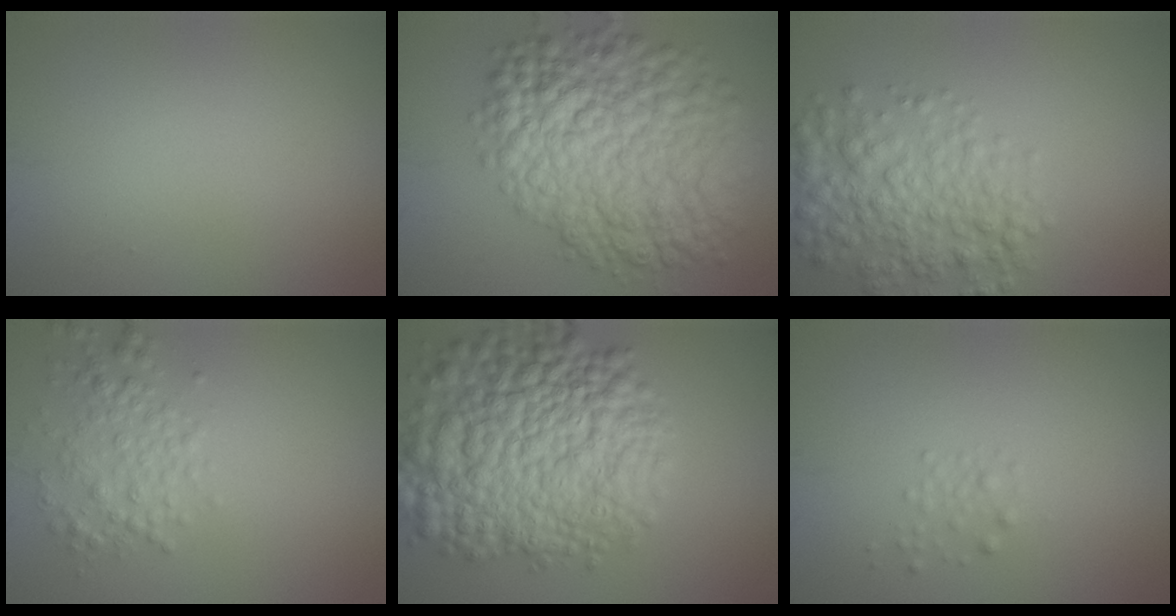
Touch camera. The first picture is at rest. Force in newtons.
{"total": 11.8, "press": 11.8, "slide": 0.4}
{"total": 5.5, "press": 5.5, "slide": 0.2}
{"total": 2.8, "press": 2.8, "slide": 0.1}
{"total": 12.8, "press": 12.8, "slide": 0.5}
{"total": 0.9, "press": 0.9, "slide": 0.0}